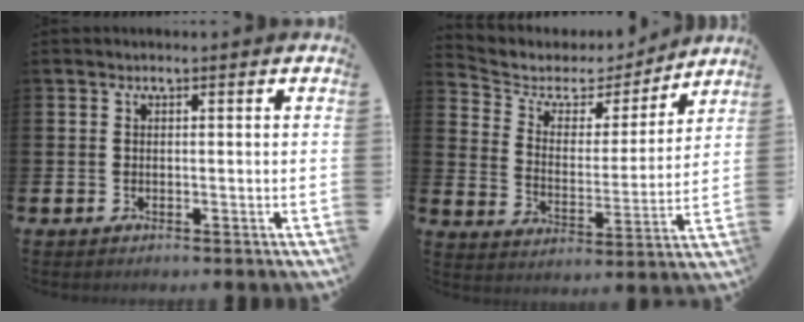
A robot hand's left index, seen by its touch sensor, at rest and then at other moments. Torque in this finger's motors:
{"motor_torque": [0.19, -1.73, 0.10, -0.01]}